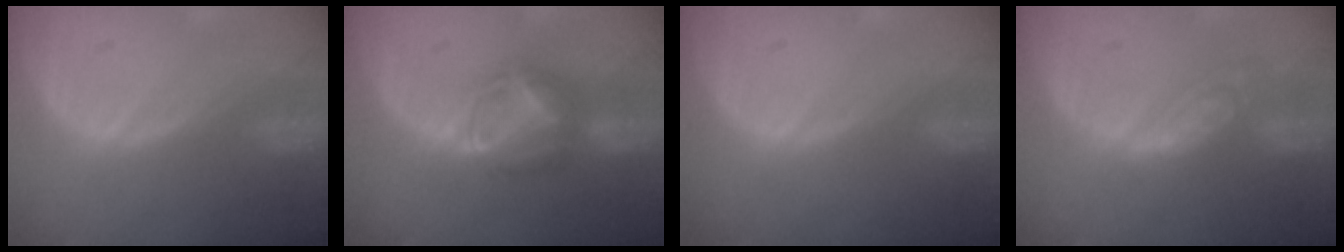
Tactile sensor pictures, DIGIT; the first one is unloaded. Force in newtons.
{"total": 7.2, "press": 6.3, "slide": 3.5}
{"total": 0.0}
{"total": 5.6, "press": 4.9, "slide": 2.7}